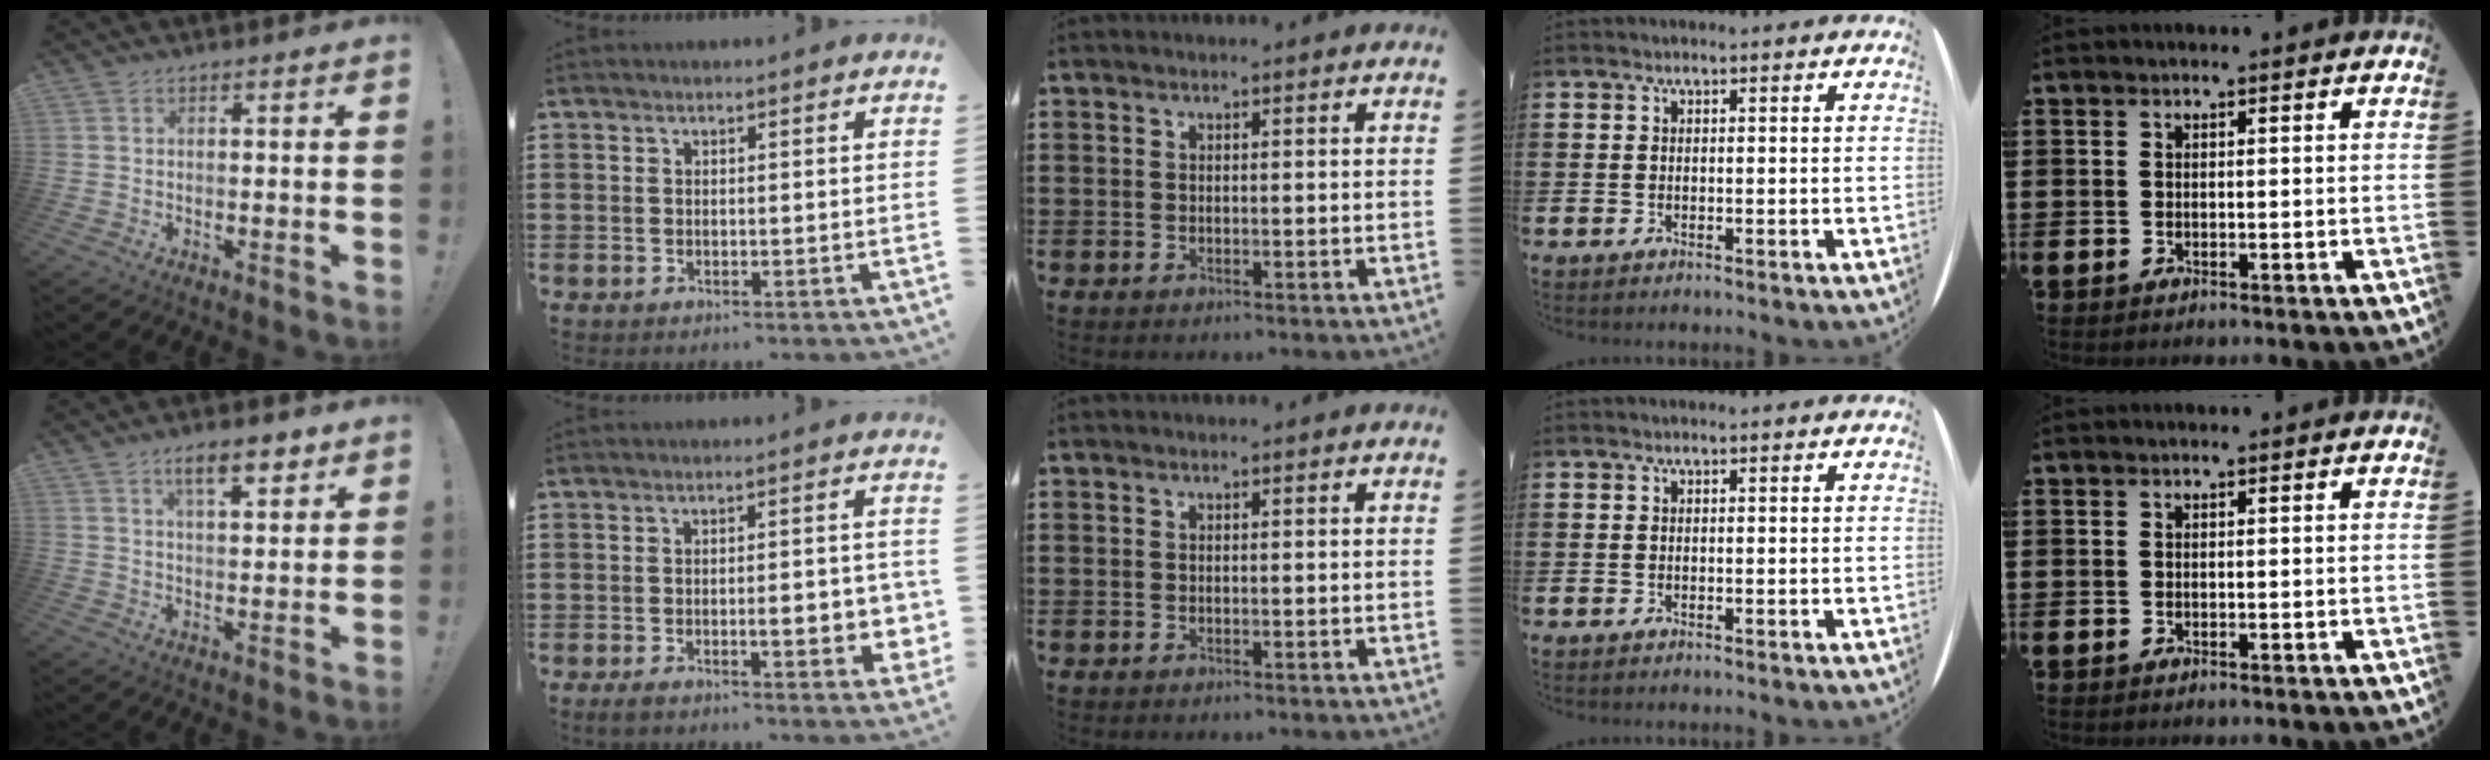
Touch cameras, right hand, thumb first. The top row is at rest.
{"thumb": {"total": 8.3, "force": [4.8, 2.7, 6.2], "torque": [-0.085, -0.018, 0.078]}, "index": {"total": 6.6, "force": [-1.2, 2.1, 6.2], "torque": [-0.076, -0.010, -0.021]}}